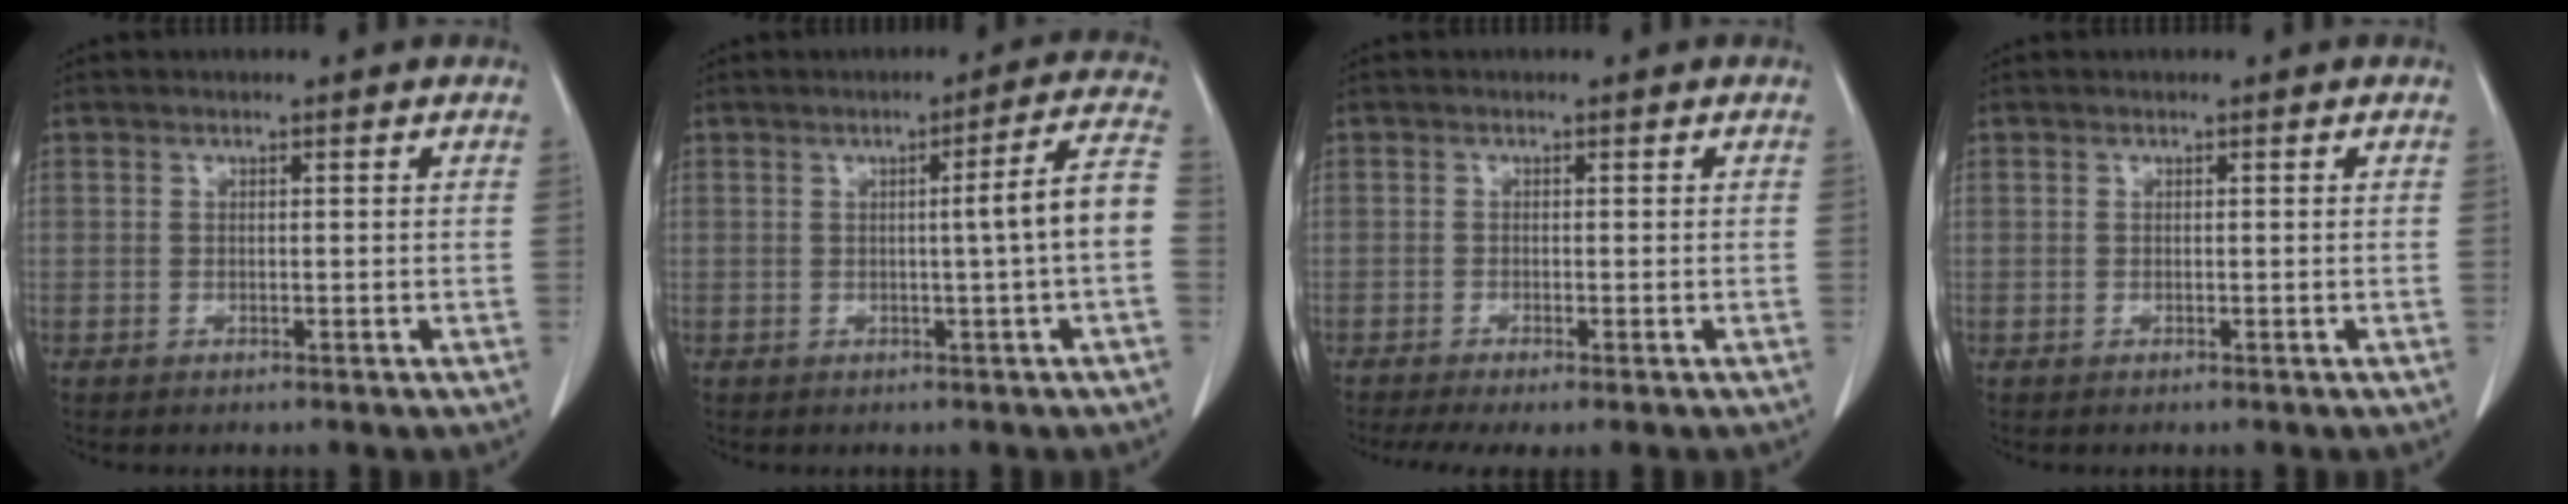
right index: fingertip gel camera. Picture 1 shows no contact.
{"total": 7.0, "force": [-0.7, -1.2, 6.9], "torque": [-0.088, 0.011, -0.009]}
{"total": 5.3, "force": [-4.0, 0.8, 3.4], "torque": [-0.054, -0.013, -0.063]}
{"total": 0.0}